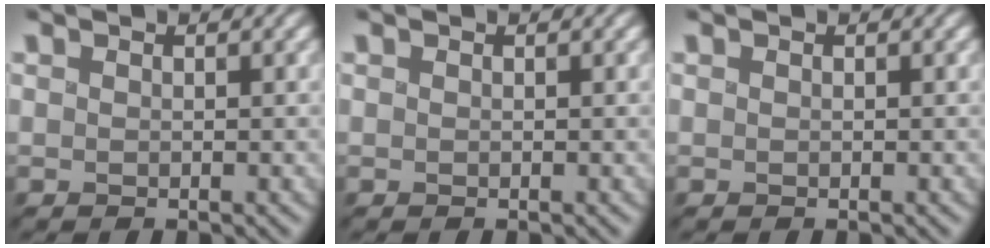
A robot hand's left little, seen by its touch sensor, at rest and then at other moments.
{"total": 0.0}
{"total": 0.0}